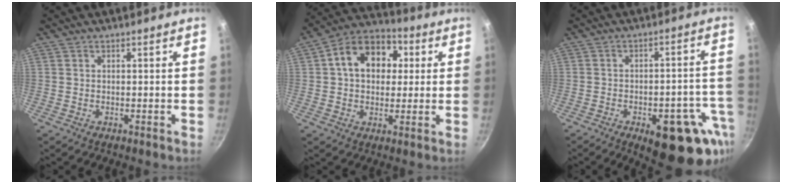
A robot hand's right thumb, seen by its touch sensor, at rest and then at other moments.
{"total": 14.4, "force": [3.0, 10.7, 9.1], "torque": [-0.114, 0.023, 0.030]}
{"total": 17.8, "force": [-8.1, 7.4, 14.0], "torque": [-0.110, 0.029, -0.098]}